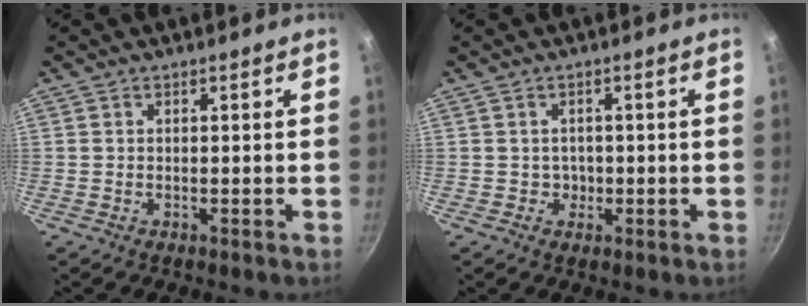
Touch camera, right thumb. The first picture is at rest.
{"total": 1.5, "force": [-0.2, 1.5, 0.3], "torque": [0.009, 0.001, -0.001]}